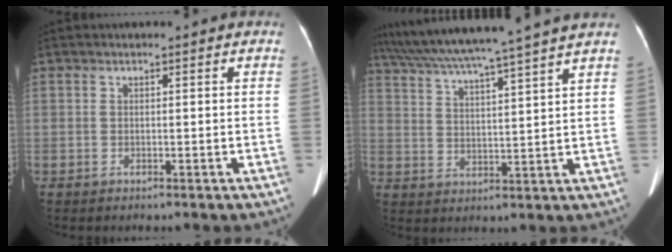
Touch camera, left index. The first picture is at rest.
{"total": 17.3, "force": [14.8, -1.7, 8.8], "torque": [-0.160, 0.006, 0.220]}